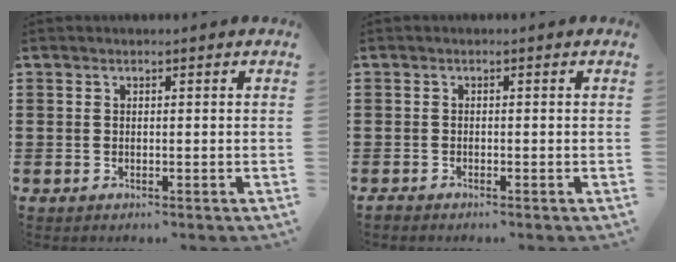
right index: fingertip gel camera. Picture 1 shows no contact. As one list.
[{"total": 0.7, "force": [-0.7, 0.1, 0.0], "torque": [-0.001, 0.000, -0.015]}]